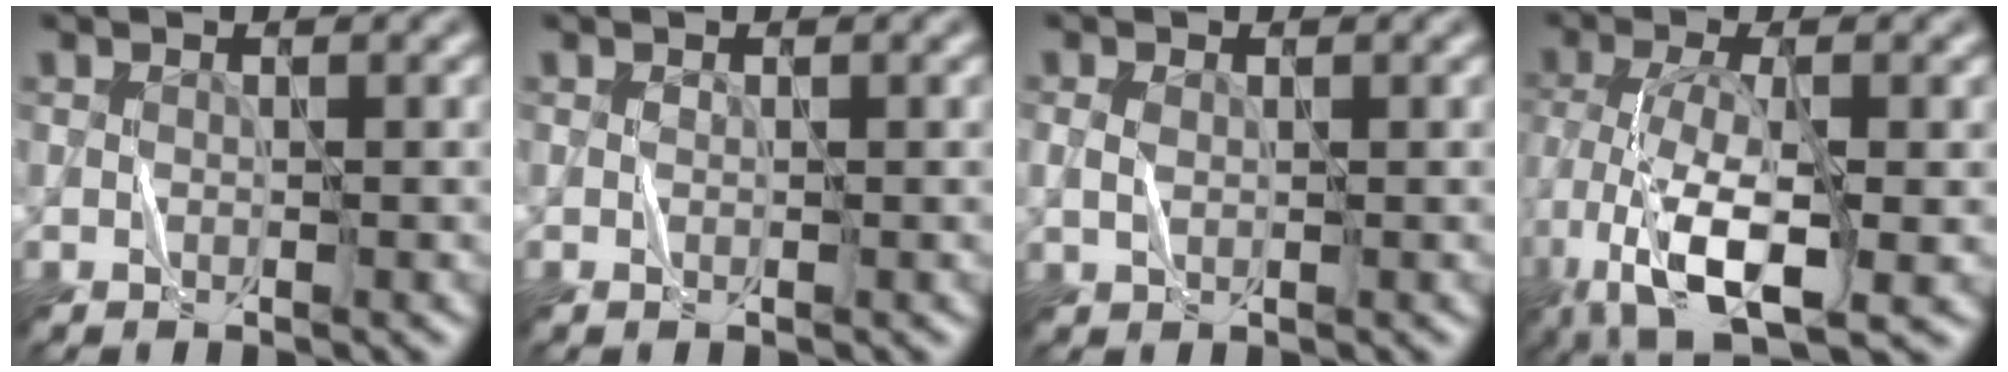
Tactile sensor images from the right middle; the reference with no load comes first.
{"total": 0.0}
{"total": 1.3, "force": [0.2, 0.8, 0.9], "torque": [-0.026, 0.001, 0.005]}
{"total": 10.4, "force": [-4.8, 3.3, 8.6], "torque": [-0.175, -0.010, -0.087]}